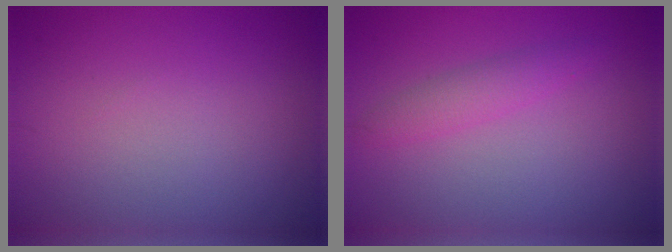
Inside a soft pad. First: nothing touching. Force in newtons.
{"total": 2.0, "press": 2.0, "slide": 0.1}